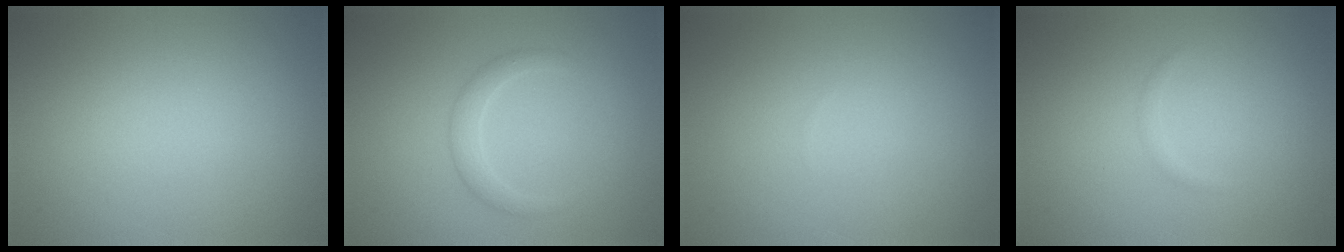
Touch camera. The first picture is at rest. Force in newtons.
{"total": 1.7, "press": 1.7, "slide": 0.1}
{"total": 0.0}
{"total": 0.5, "press": 0.5, "slide": 0.0}